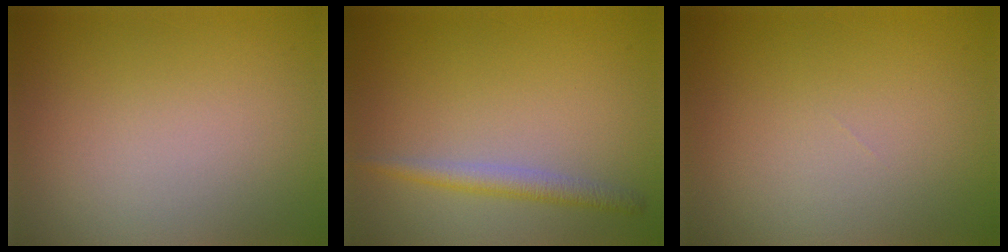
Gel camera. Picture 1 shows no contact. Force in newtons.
{"total": 2.0, "press": 2.0, "slide": 0.1}
{"total": 0.0}